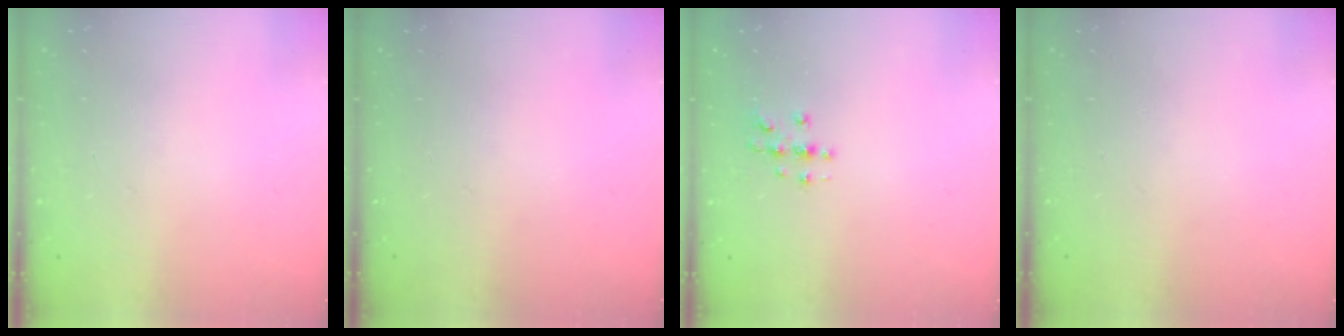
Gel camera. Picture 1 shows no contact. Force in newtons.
{"total": 0.0}
{"total": 3.4, "press": 3.4, "slide": 0.4}
{"total": 0.6, "press": 0.0, "slide": 0.6}